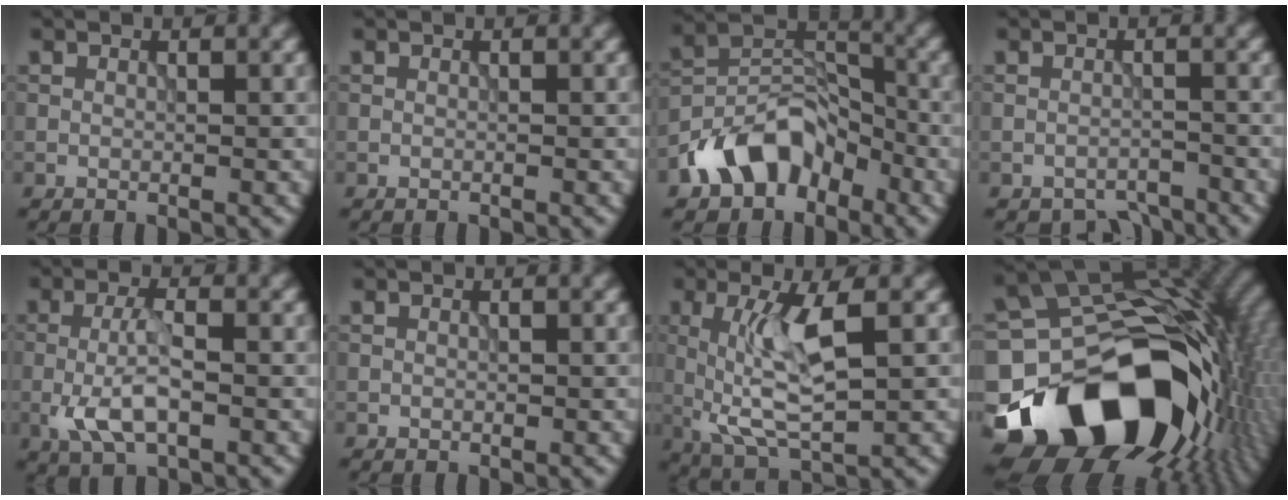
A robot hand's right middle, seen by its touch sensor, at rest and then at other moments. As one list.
[{"total": 0.0}, {"total": 7.4, "force": [-4.6, 4.6, 3.5], "torque": [-0.049, 0.008, -0.096]}, {"total": 2.3, "force": [-2.2, 0.7, 0.2], "torque": [0.005, -0.005, -0.038]}, {"total": 4.3, "force": [-1.3, 1.5, 3.9], "torque": [-0.083, 0.001, -0.031]}, {"total": 0.0}, {"total": 6.5, "force": [0.4, 1.9, 6.2], "torque": [-0.126, -0.006, 0.011]}, {"total": 18.9, "force": [-6.2, 13.5, 11.7], "torque": [-0.208, -0.025, -0.098]}]